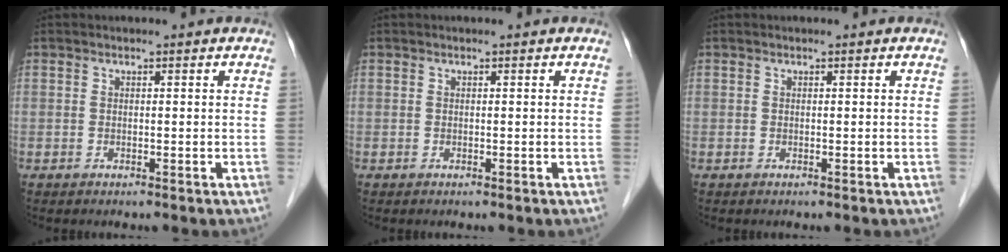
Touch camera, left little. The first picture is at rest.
{"total": 0.0}
{"total": 0.0}